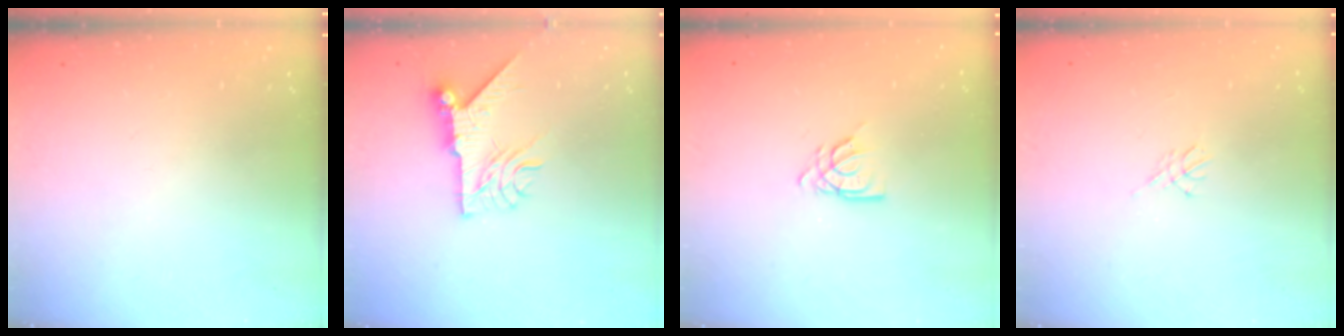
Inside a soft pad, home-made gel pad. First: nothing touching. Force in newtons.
{"total": 9.1, "press": 9.1, "slide": 1.1}
{"total": 4.7, "press": 4.7, "slide": 0.3}
{"total": 3.0, "press": 2.9, "slide": 0.6}